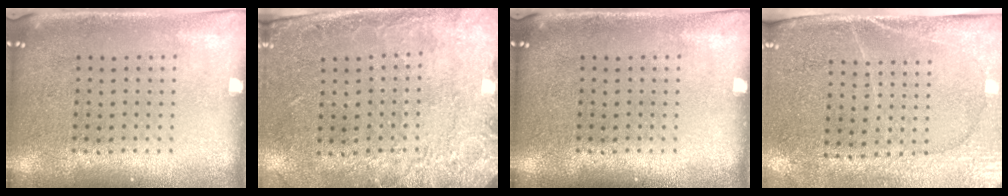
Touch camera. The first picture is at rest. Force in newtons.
{"total": 2.8, "press": 2.0, "slide": 1.9}
{"total": 0.0}
{"total": 2.9, "press": 2.5, "slide": 1.4}